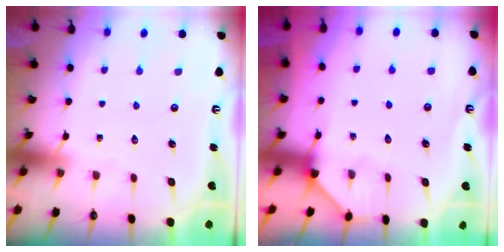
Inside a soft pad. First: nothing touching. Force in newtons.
{"total": 2.0, "press": 2.0, "slide": 0.1}